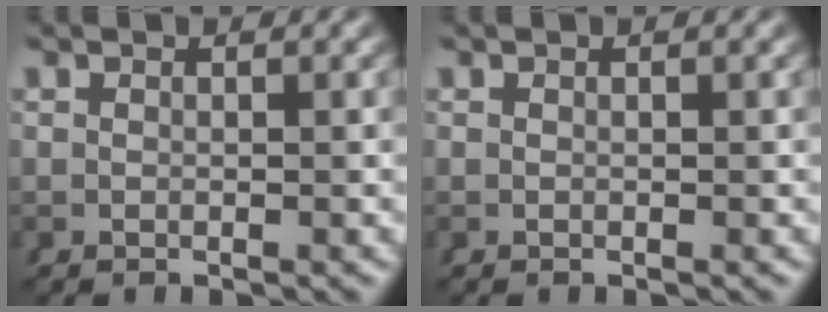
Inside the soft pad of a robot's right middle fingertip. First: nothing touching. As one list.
[{"total": 0.0}]